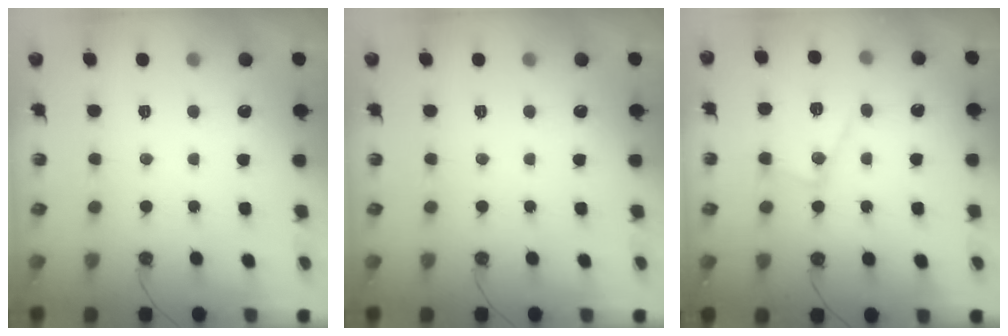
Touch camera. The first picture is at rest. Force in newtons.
{"total": 0.0}
{"total": 13.1, "press": 13.1, "slide": 0.8}